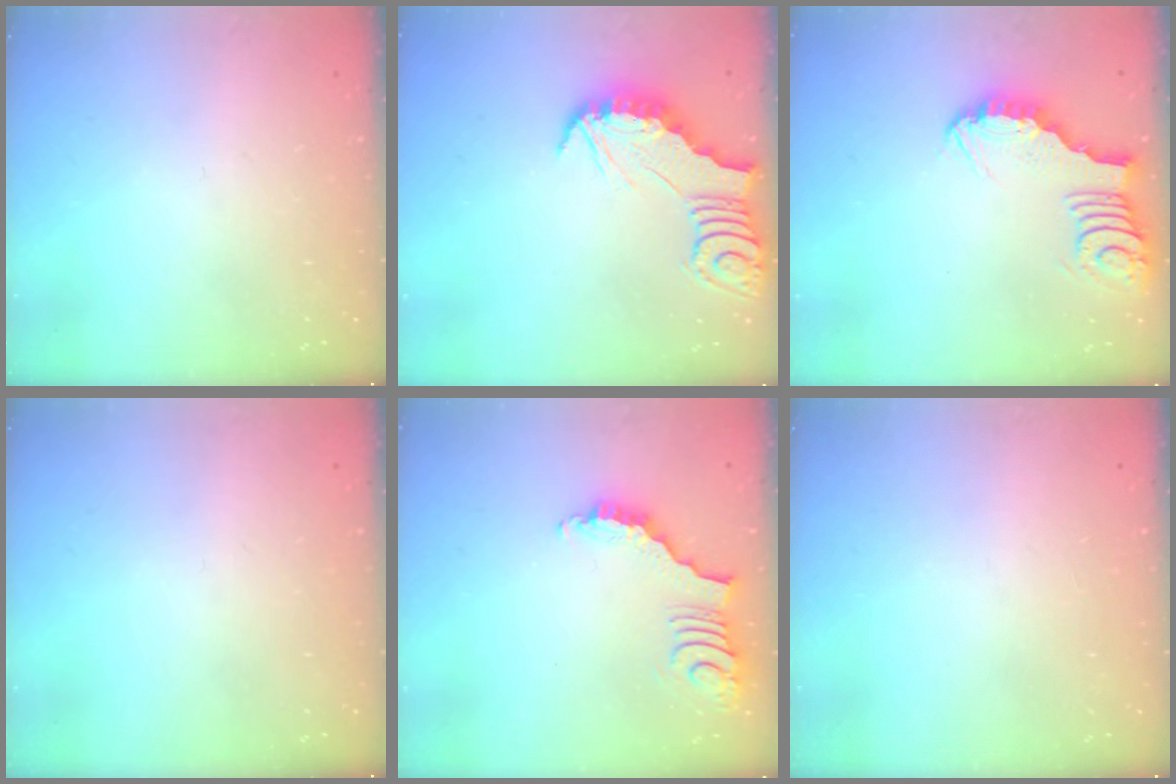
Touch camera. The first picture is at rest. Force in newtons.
{"total": 2.8, "press": 2.8, "slide": 0.3}
{"total": 3.6, "press": 3.6, "slide": 0.2}
{"total": 0.0}
{"total": 3.7, "press": 3.6, "slide": 0.7}
{"total": 0.0}